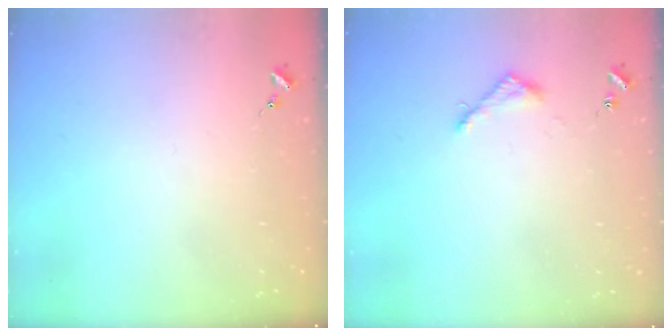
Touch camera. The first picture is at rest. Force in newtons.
{"total": 3.6, "press": 3.6, "slide": 0.4}